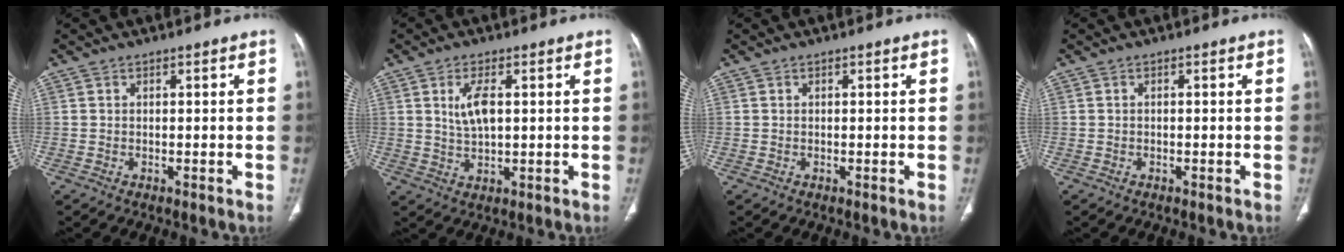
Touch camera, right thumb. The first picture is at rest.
{"total": 5.5, "force": [1.3, 2.4, 4.7], "torque": [-0.093, -0.006, 0.029]}
{"total": 0.0}
{"total": 0.0}